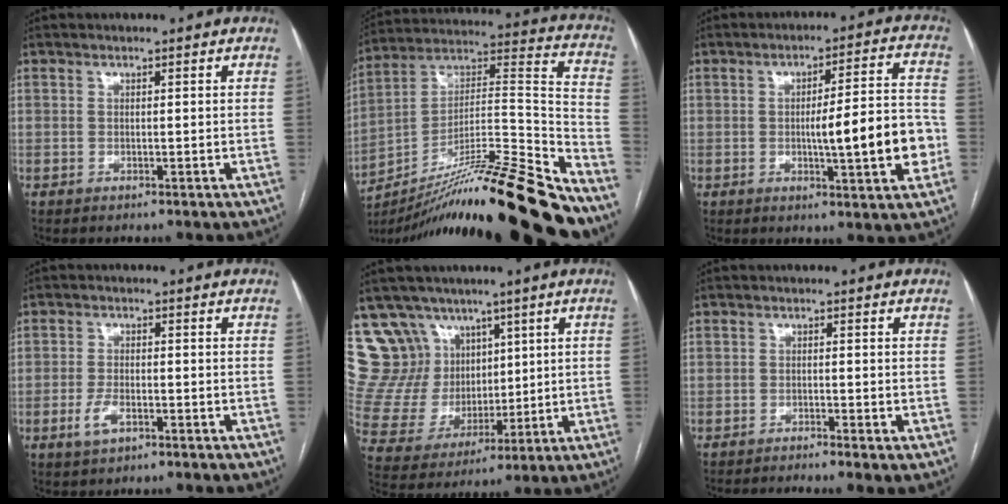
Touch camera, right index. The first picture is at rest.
{"total": 27.8, "force": [-21.5, 0.3, 17.7], "torque": [-0.246, -0.005, -0.360]}
{"total": 12.2, "force": [-2.3, 1.3, 11.9], "torque": [-0.167, 0.011, -0.030]}
{"total": 3.5, "force": [-1.8, 1.4, 2.7], "torque": [-0.059, 0.000, -0.033]}
{"total": 13.2, "force": [8.8, 9.5, 2.6], "torque": [-0.065, 0.044, 0.186]}
{"total": 5.1, "force": [-3.9, -0.4, 3.2], "torque": [-0.042, -0.001, -0.062]}